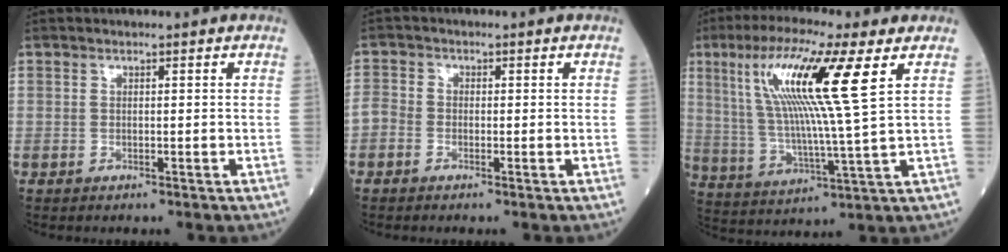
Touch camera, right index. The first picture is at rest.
{"total": 1.9, "force": [-1.0, 1.3, 0.9], "torque": [-0.020, 0.003, -0.024]}
{"total": 16.0, "force": [6.3, -0.6, 14.7], "torque": [-0.287, 0.012, 0.108]}